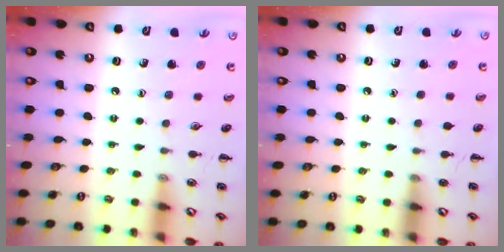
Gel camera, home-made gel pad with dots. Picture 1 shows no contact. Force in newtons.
{"total": 0.0}